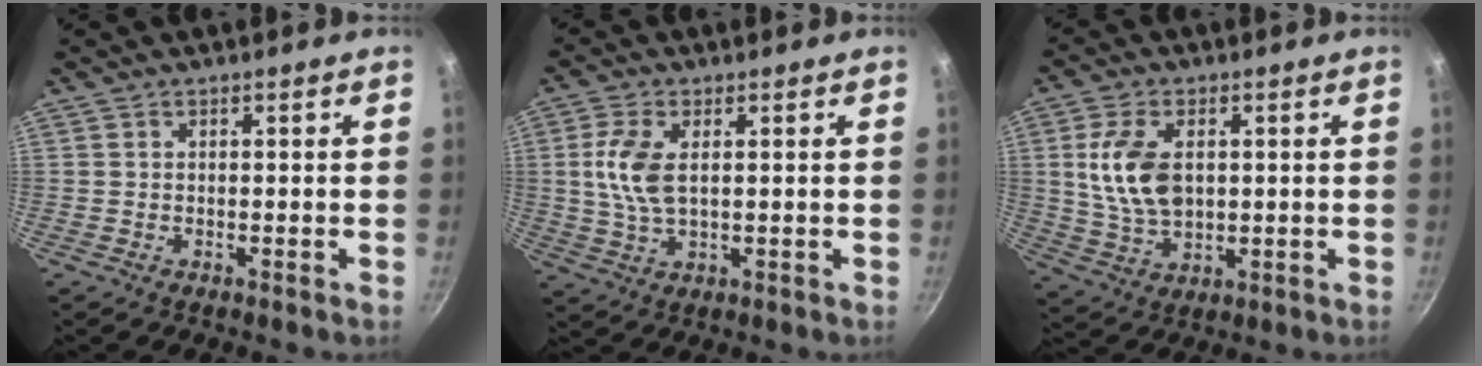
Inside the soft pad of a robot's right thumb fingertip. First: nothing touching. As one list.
[{"total": 8.2, "force": [1.4, 4.3, 6.8], "torque": [-0.139, 0.002, 0.028]}, {"total": 11.6, "force": [1.8, 7.2, 8.9], "torque": [-0.158, -0.010, 0.039]}]